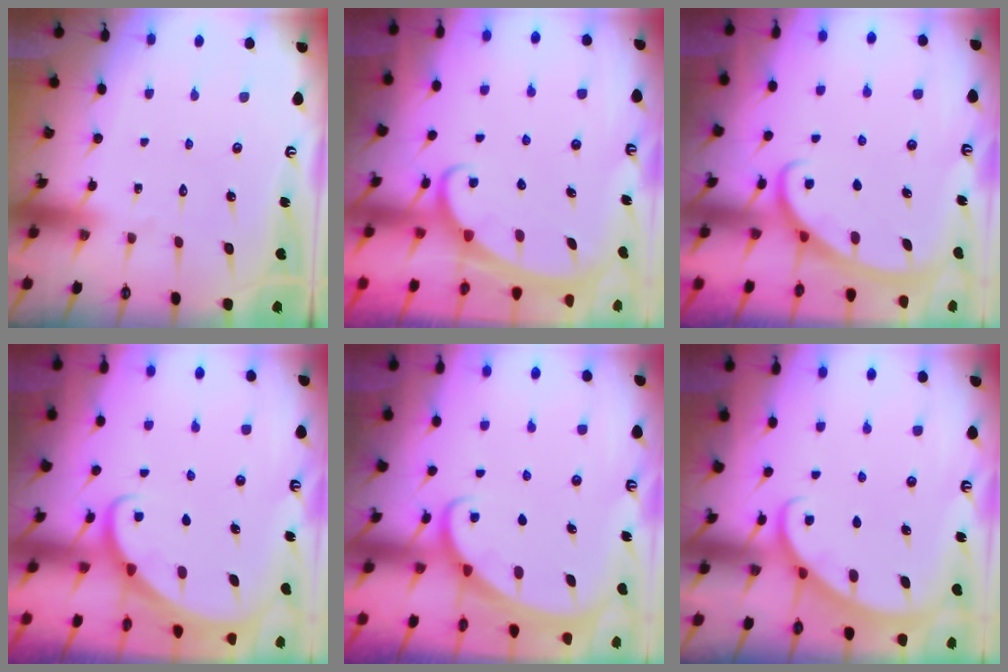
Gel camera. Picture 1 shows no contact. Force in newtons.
{"total": 2.3, "press": 2.3, "slide": 0.3}
{"total": 3.0, "press": 2.9, "slide": 0.4}
{"total": 1.8, "press": 1.8, "slide": 0.2}
{"total": 1.6, "press": 1.6, "slide": 0.1}
{"total": 4.0, "press": 4.0, "slide": 0.1}